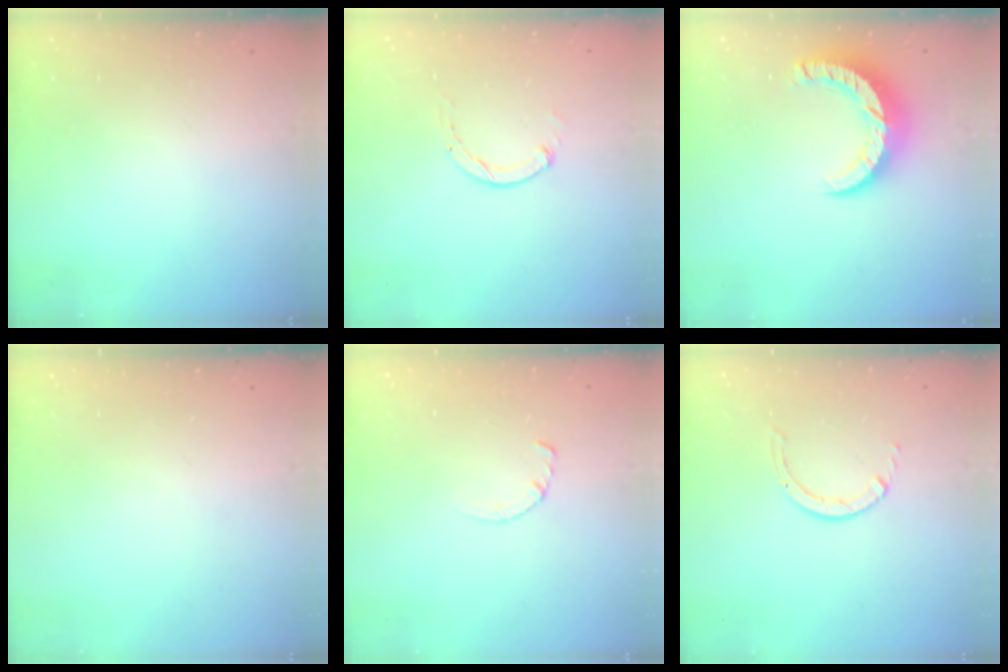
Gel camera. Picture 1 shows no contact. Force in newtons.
{"total": 1.2, "press": 1.2, "slide": 0.3}
{"total": 8.9, "press": 8.9, "slide": 0.9}
{"total": 0.0}
{"total": 2.8, "press": 2.8, "slide": 0.4}
{"total": 1.4, "press": 1.4, "slide": 0.1}